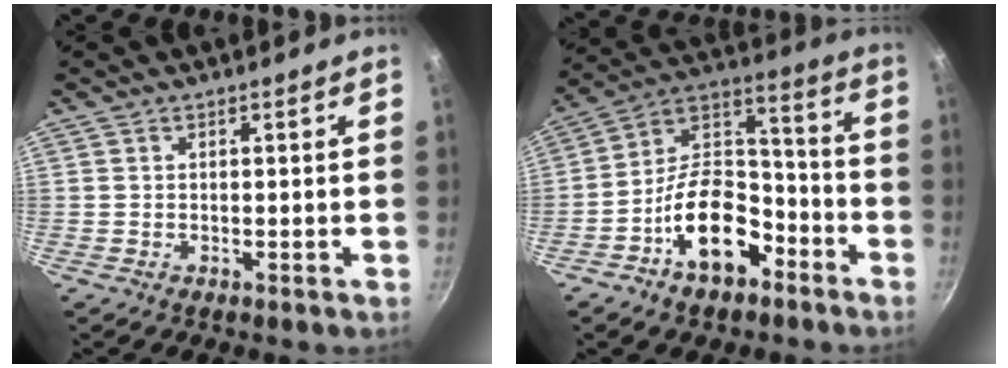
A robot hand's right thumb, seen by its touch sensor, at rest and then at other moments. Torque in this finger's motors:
{"motor_torque": [0.19, 0.47, 1.11, -1.23, 0.36]}